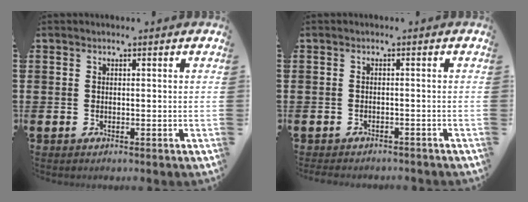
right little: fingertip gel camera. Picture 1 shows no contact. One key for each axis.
{"total": 0.8, "fx": -0.8, "fy": 0.1, "fz": -0.1, "tx": -0.003, "ty": 0.001, "tz": -0.017}